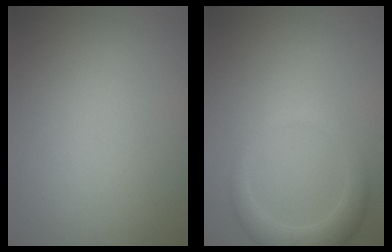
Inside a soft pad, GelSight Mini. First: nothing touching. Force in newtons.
{"total": 2.9, "press": 2.9, "slide": 0.1}